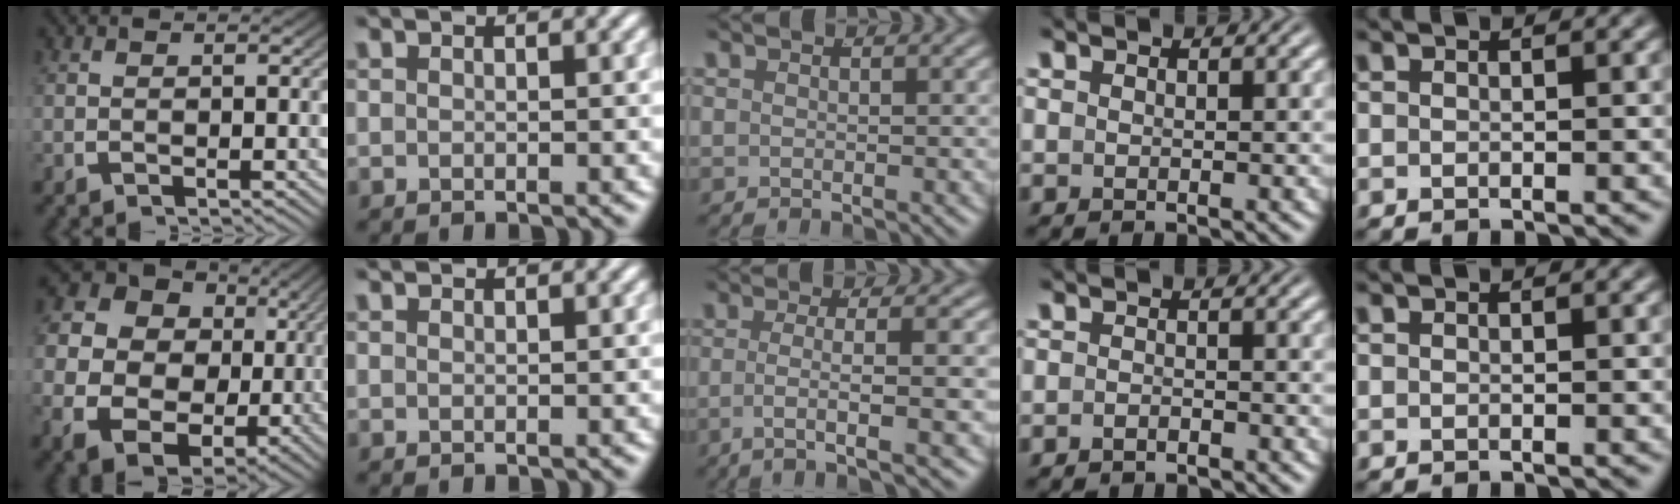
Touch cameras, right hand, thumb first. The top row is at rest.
{"thumb": {"total": 18.9, "force": [2.7, 15.0, 11.2], "torque": [-0.256, -0.038, 0.044]}, "index": {"total": 0.6, "force": [0.6, -0.2, -0.1], "torque": [0.008, -0.001, 0.011]}, "middle": {"total": 4.7, "force": [-2.2, 0.0, 4.2], "torque": [-0.079, -0.017, -0.027]}, "ring": {"total": 1.7, "force": [-1.7, 0.1, 0.0], "torque": [-0.004, -0.006, -0.026]}}